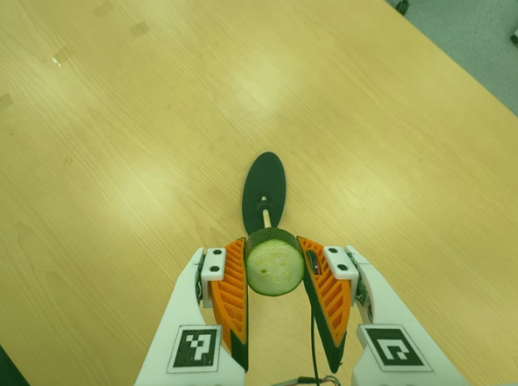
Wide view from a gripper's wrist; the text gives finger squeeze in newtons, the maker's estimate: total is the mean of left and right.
{"total": 10.9, "left": 10.4, "right": 11.5}